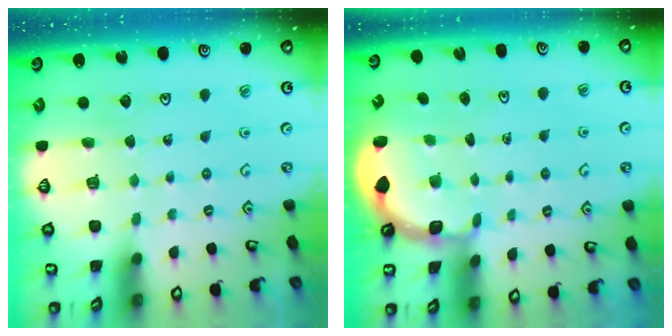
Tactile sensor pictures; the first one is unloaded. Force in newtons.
{"total": 2.4, "press": 1.8, "slide": 1.6}